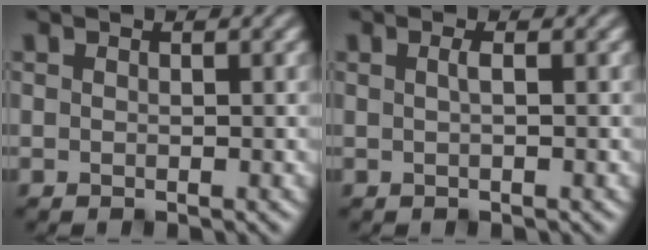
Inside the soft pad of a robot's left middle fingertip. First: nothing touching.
{"total": 0.9, "force": [0.1, 0.2, 0.9], "torque": [-0.016, 0.006, 0.001]}